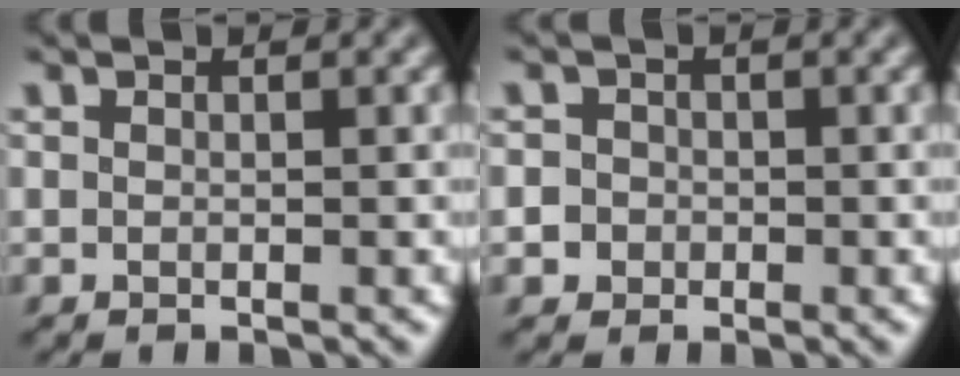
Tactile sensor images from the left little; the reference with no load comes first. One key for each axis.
{"total": 2.9, "fx": -0.5, "fy": 2.8, "fz": 0.6, "tx": 0.013, "ty": 0.023, "tz": -0.024}